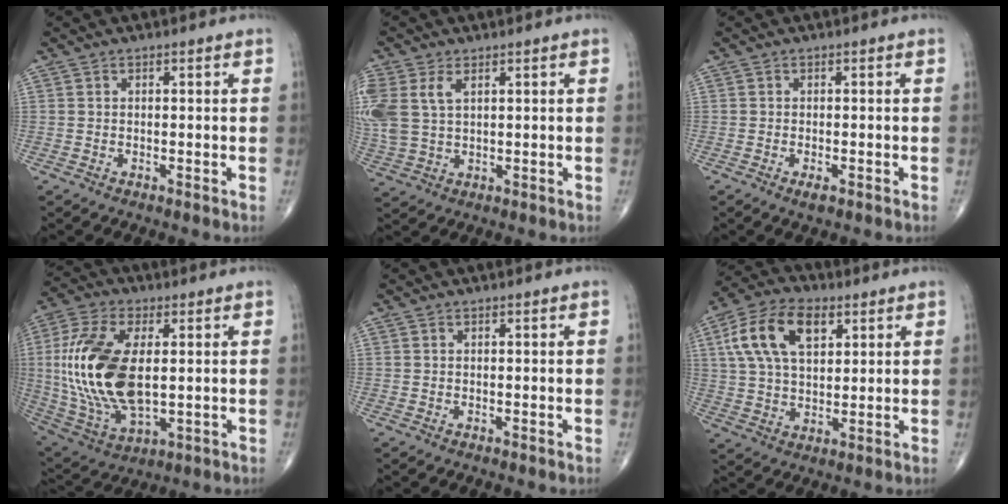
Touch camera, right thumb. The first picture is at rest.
{"total": 10.3, "force": [3.2, 6.3, 7.5], "torque": [-0.200, 0.006, 0.075]}
{"total": 1.7, "force": [-0.9, 0.7, 1.3], "torque": [-0.022, -0.002, -0.014]}
{"total": 21.2, "force": [1.4, 10.9, 18.1], "torque": [-0.388, -0.013, 0.033]}
{"total": 0.0}
{"total": 14.1, "force": [5.1, 8.1, 10.4], "torque": [-0.187, 0.003, 0.093]}